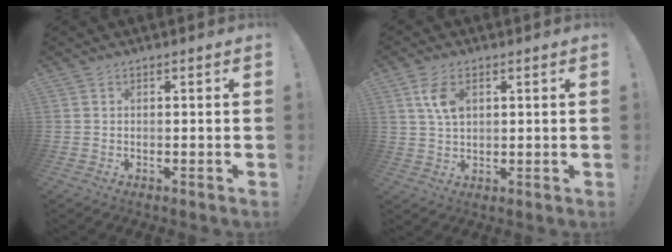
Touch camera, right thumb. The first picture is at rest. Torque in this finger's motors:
{"motor_torque": [0.07, 0.19, 0.39, -0.23, 0.08]}